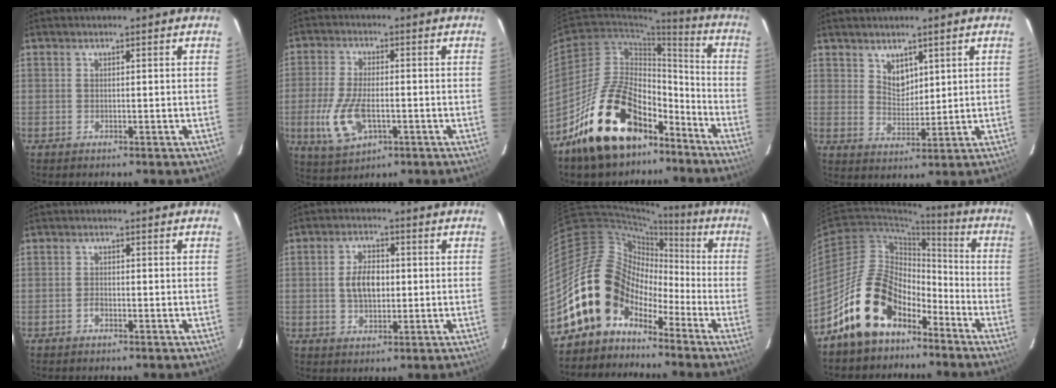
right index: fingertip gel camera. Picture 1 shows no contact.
{"total": 10.0, "force": [-2.8, 4.8, 8.3], "torque": [-0.186, -0.010, -0.048]}
{"total": 21.9, "force": [-14.8, 11.2, 11.7], "torque": [-0.219, 0.030, -0.224]}
{"total": 4.3, "force": [2.8, 2.7, 1.8], "torque": [-0.022, -0.001, 0.054]}
{"total": 1.1, "force": [-0.7, 0.7, 0.6], "torque": [-0.011, 0.002, -0.014]}
{"total": 6.4, "force": [0.1, 3.9, 5.1], "torque": [-0.095, 0.009, 0.005]}
{"total": 13.5, "force": [-8.2, 9.9, 4.0], "torque": [-0.083, 0.035, -0.158]}
{"total": 16.1, "force": [-10.6, 9.1, 7.9], "torque": [-0.148, 0.027, -0.170]}